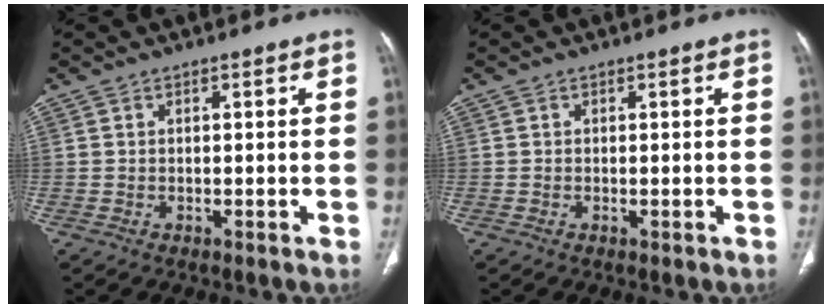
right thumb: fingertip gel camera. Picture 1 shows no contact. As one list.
[{"total": 0.0}]